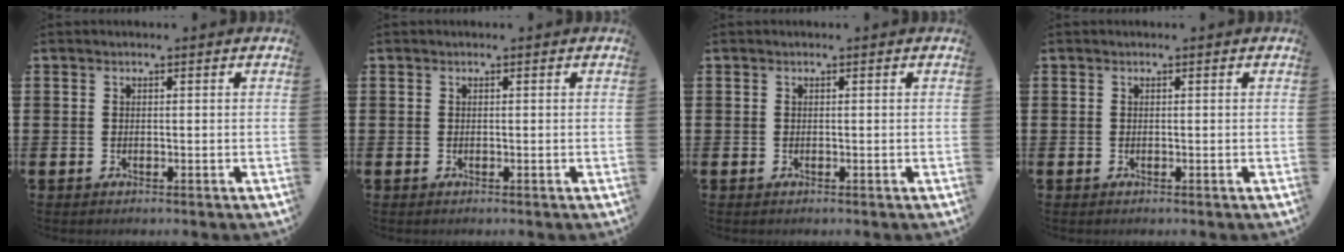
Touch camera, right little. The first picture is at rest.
{"total": 0.0}
{"total": 0.0}
{"total": 0.0}